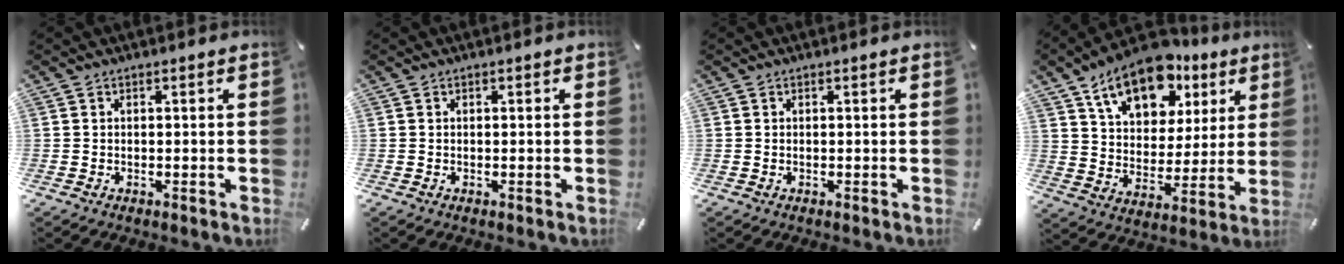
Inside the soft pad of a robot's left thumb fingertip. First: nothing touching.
{"total": 0.0}
{"total": 0.0}
{"total": 16.5, "force": [10.4, 9.8, 8.3], "torque": [-0.139, -0.049, 0.187]}